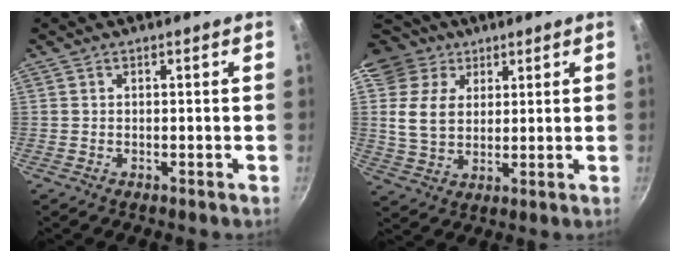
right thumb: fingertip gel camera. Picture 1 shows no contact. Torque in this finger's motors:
{"motor_torque": [-0.29, 0.67, 0.14, 0.01, 0.08]}